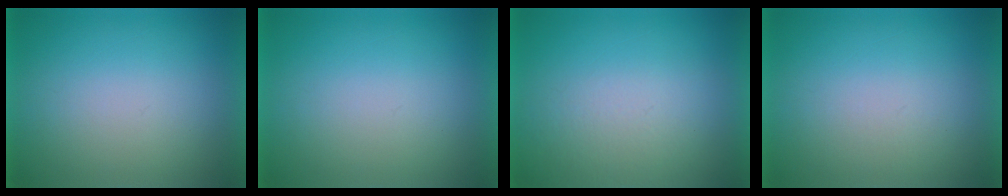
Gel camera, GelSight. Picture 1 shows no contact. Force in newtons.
{"total": 0.0}
{"total": 5.2}
{"total": 1.2}